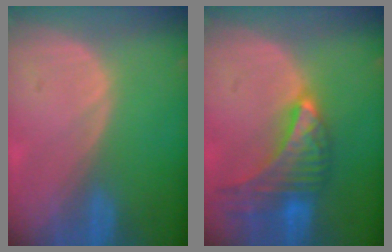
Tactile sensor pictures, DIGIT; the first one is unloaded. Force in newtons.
{"total": 9.5, "press": 8.4, "slide": 4.3}